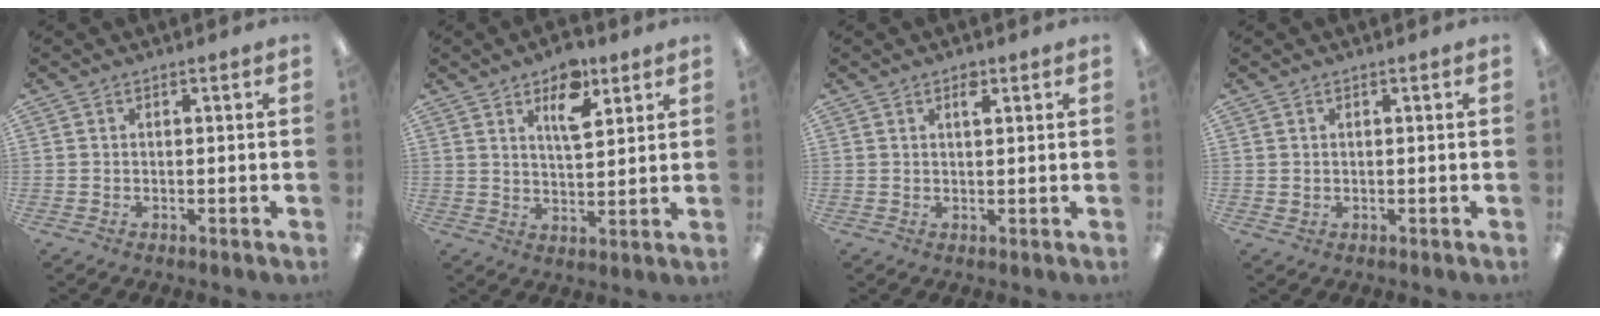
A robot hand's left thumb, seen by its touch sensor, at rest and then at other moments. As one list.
[{"total": 9.5, "force": [5.4, 4.5, 6.4], "torque": [-0.090, -0.020, 0.089]}, {"total": 2.1, "force": [1.3, 0.9, 1.3], "torque": [-0.013, -0.005, 0.020]}, {"total": 0.8, "force": [0.5, 0.6, 0.0], "torque": [0.006, -0.001, 0.008]}]